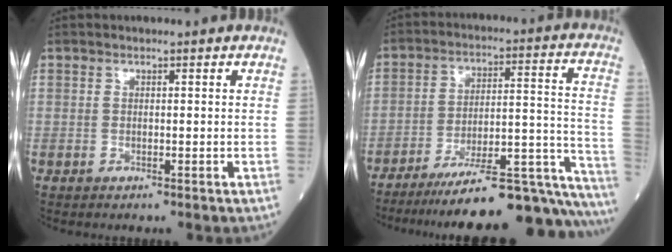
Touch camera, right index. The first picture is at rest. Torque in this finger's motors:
{"motor_torque": [0.98, -1.16, 0.60, 0.21]}